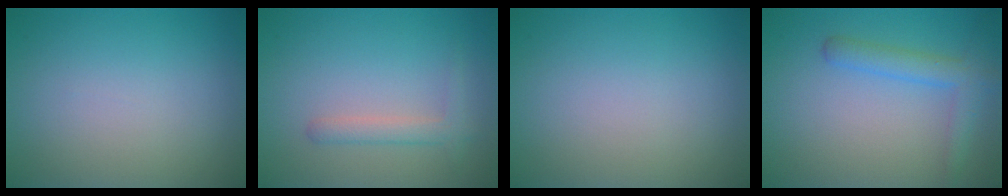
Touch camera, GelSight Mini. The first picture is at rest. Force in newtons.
{"total": 1.8, "press": 1.8, "slide": 0.1}
{"total": 0.0}
{"total": 3.0, "press": 3.0, "slide": 0.2}